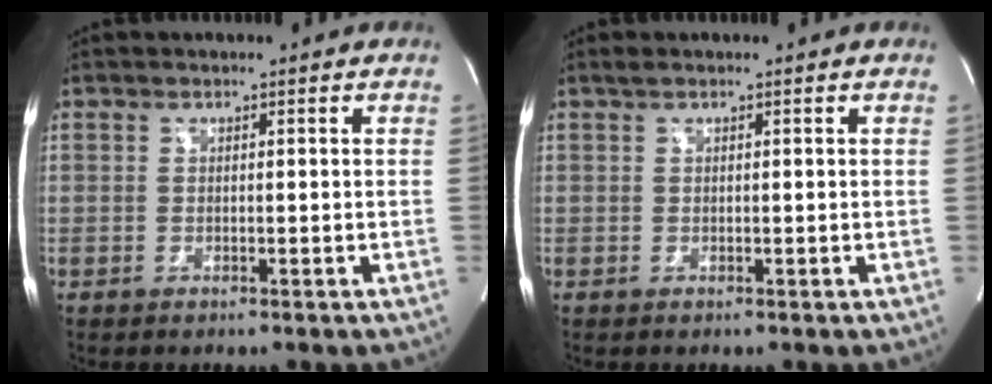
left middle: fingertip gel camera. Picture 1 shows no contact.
{"total": 0.7, "force": [0.5, 0.0, 0.4], "torque": [-0.015, 0.013, 0.012]}